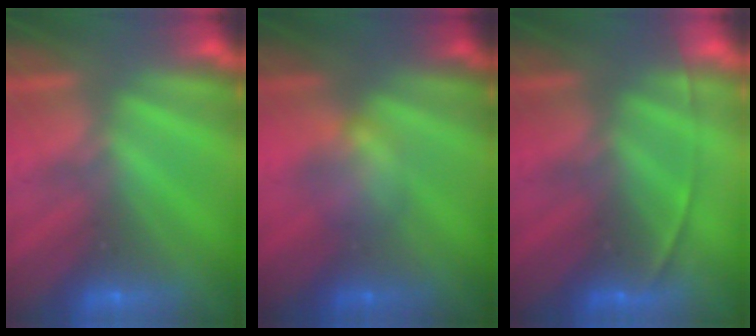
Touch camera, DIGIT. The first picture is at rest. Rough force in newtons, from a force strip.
{"total": 2.2}
{"total": 1.8}